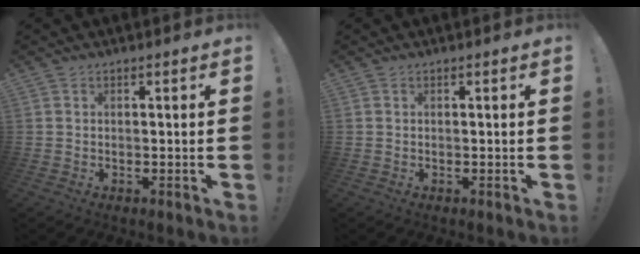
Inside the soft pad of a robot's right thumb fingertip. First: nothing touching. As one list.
[{"total": 0.0}]